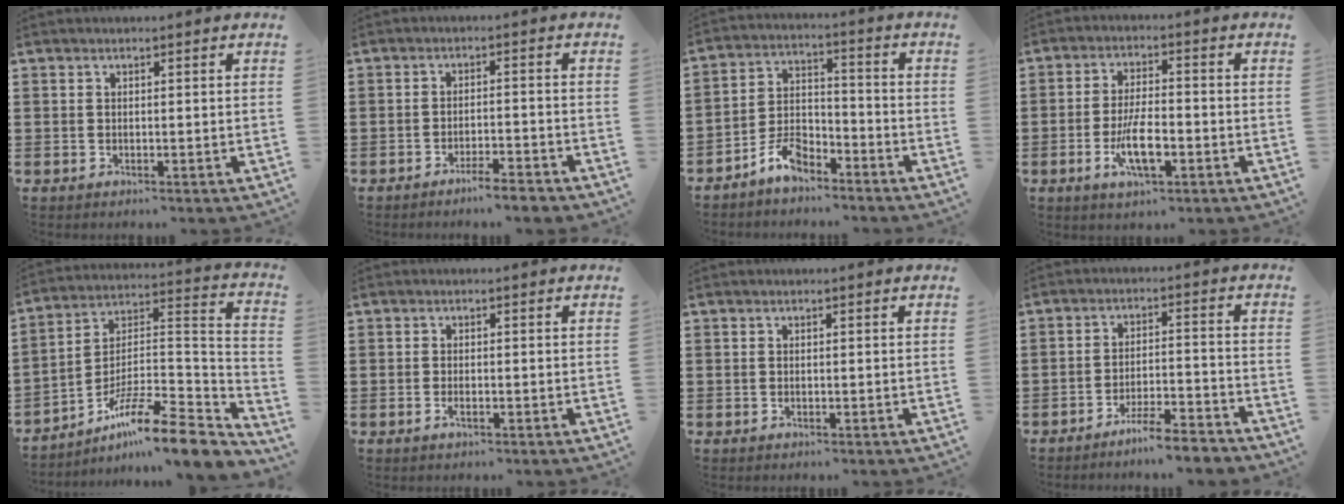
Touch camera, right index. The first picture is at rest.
{"total": 3.5, "force": [-3.1, 0.0, 1.5], "torque": [-0.025, 0.001, -0.060]}
{"total": 6.1, "force": [-5.0, 2.6, 2.5], "torque": [-0.055, 0.018, -0.096]}
{"total": 7.3, "force": [-2.4, 2.6, 6.3], "torque": [-0.130, -0.006, -0.045]}
{"total": 12.4, "force": [-9.6, 1.9, 7.7], "torque": [-0.125, 0.014, -0.183]}
{"total": 1.1, "force": [-0.6, 0.3, 0.9], "torque": [-0.019, -0.005, -0.009]}
{"total": 0.0}
{"total": 5.6, "force": [-5.1, 0.2, 2.2], "torque": [-0.043, -0.003, -0.098]}